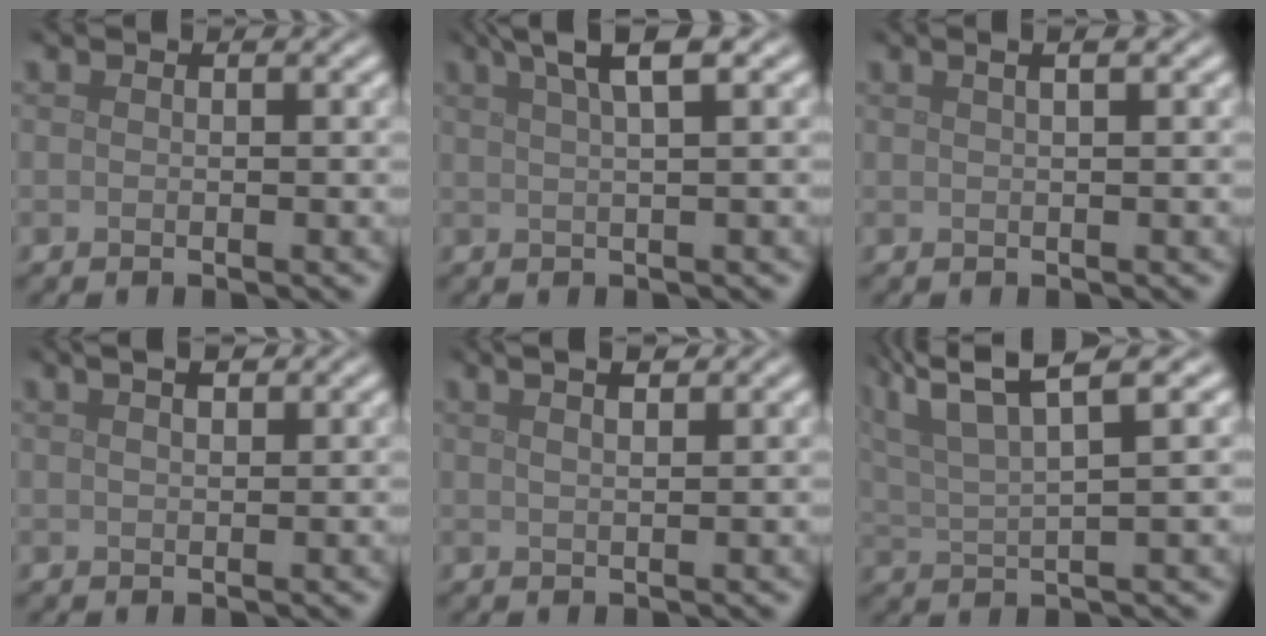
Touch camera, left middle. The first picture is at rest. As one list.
[{"total": 4.9, "force": [3.0, 1.1, 3.8], "torque": [-0.042, 0.016, 0.034]}, {"total": 3.2, "force": [1.6, 1.5, 2.3], "torque": [-0.008, 0.014, -0.005]}, {"total": 2.8, "force": [1.8, 1.1, 1.8], "torque": [-0.019, 0.009, 0.012]}, {"total": 4.3, "force": [2.8, 1.8, 2.8], "torque": [-0.026, 0.029, 0.015]}, {"total": 8.8, "force": [5.1, 2.5, 6.7], "torque": [-0.112, 0.026, 0.079]}]